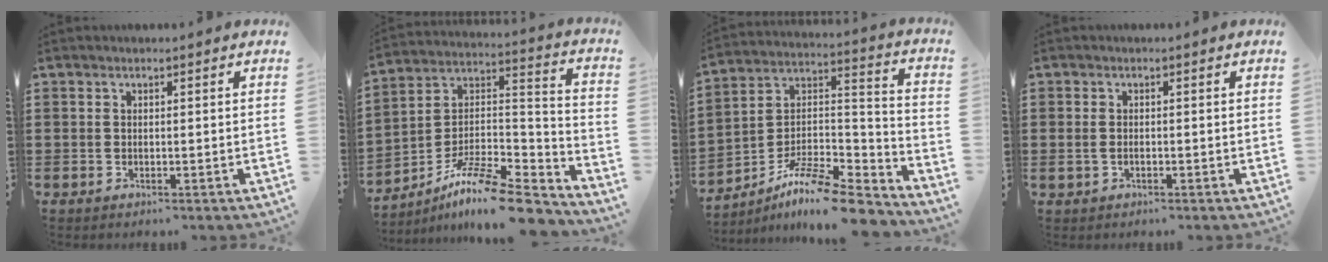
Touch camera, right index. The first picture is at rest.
{"total": 11.6, "force": [-9.4, 2.0, 6.6], "torque": [-0.126, 0.010, -0.185]}
{"total": 10.7, "force": [-8.9, 2.0, 5.6], "torque": [-0.102, 0.015, -0.177]}
{"total": 1.2, "force": [-0.3, 0.7, 0.9], "torque": [-0.026, -0.001, -0.009]}